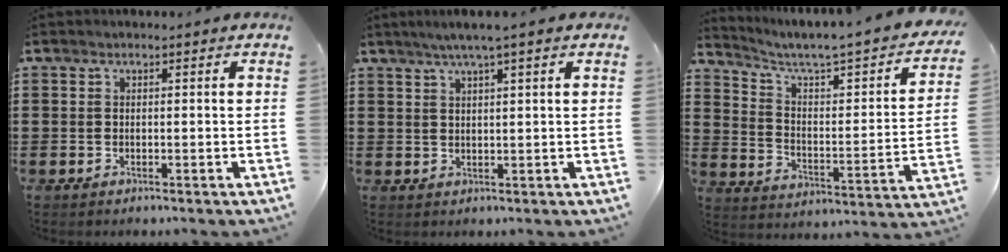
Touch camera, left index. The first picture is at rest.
{"total": 3.0, "force": [1.9, -0.3, 2.4], "torque": [-0.048, 0.002, 0.032]}
{"total": 3.6, "force": [2.2, 0.7, 2.7], "torque": [-0.068, -0.028, 0.024]}